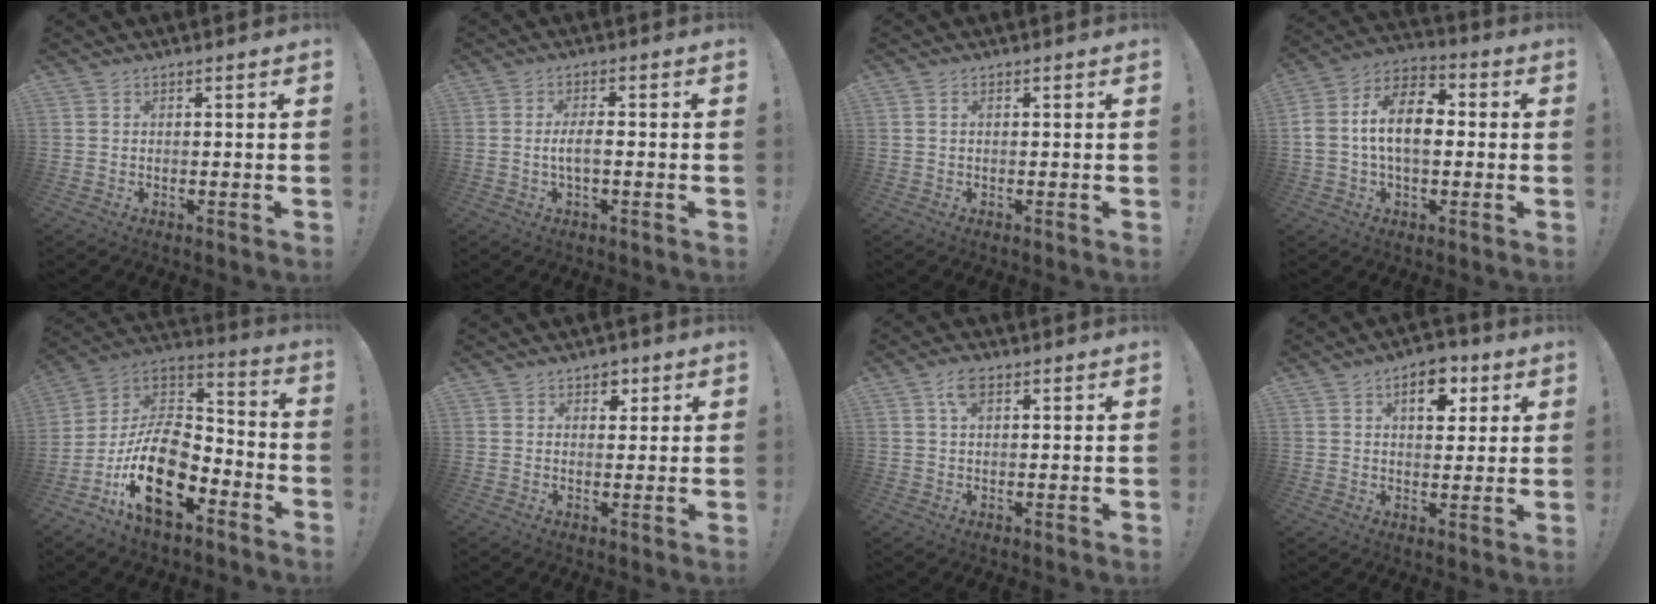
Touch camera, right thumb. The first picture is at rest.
{"total": 4.3, "force": [-1.0, 1.2, 4.1], "torque": [-0.090, 0.001, -0.019]}
{"total": 0.5, "force": [0.1, 0.2, 0.5], "torque": [-0.012, 0.003, 0.001]}
{"total": 15.0, "force": [0.4, 9.5, 11.6], "torque": [-0.224, 0.017, 0.006]}
{"total": 21.2, "force": [-8.7, 11.9, 15.3], "torque": [-0.286, 0.040, -0.144]}
{"total": 3.8, "force": [2.0, 3.0, 1.2], "torque": [0.000, -0.012, 0.031]}
{"total": 4.1, "force": [1.7, 2.1, 3.1], "torque": [-0.054, 0.000, 0.028]}
{"total": 9.0, "force": [3.6, 5.4, 6.1], "torque": [-0.066, -0.005, 0.059]}